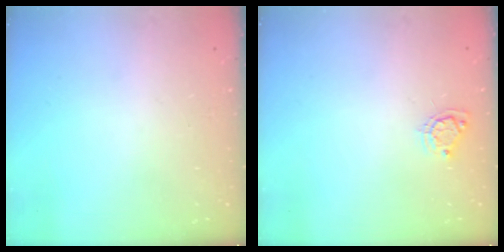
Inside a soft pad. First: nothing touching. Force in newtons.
{"total": 5.4, "press": 5.4, "slide": 0.4}